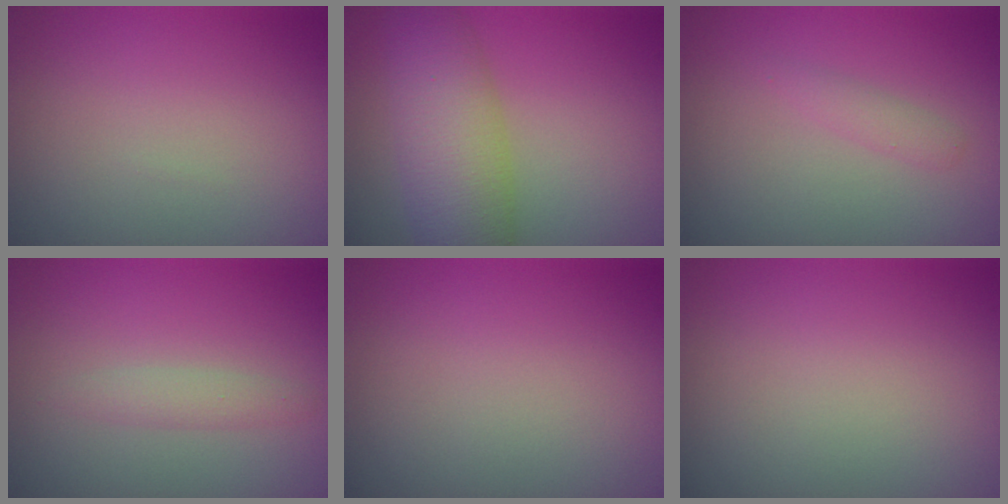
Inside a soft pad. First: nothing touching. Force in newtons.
{"total": 7.7, "press": 7.7, "slide": 0.1}
{"total": 1.1, "press": 1.1, "slide": 0.1}
{"total": 1.5, "press": 1.5, "slide": 0.0}
{"total": 0.0}
{"total": 0.0}